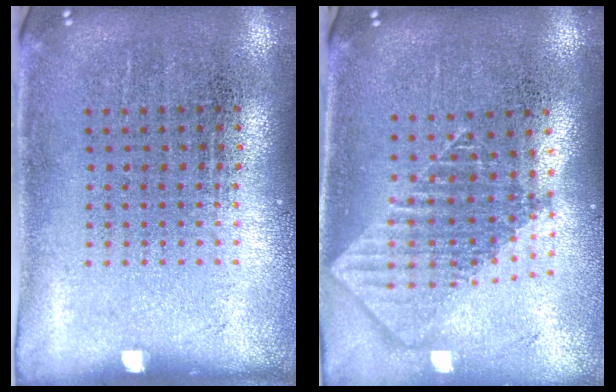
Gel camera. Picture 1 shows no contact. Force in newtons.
{"total": 1.9, "press": 1.5, "slide": 1.1}